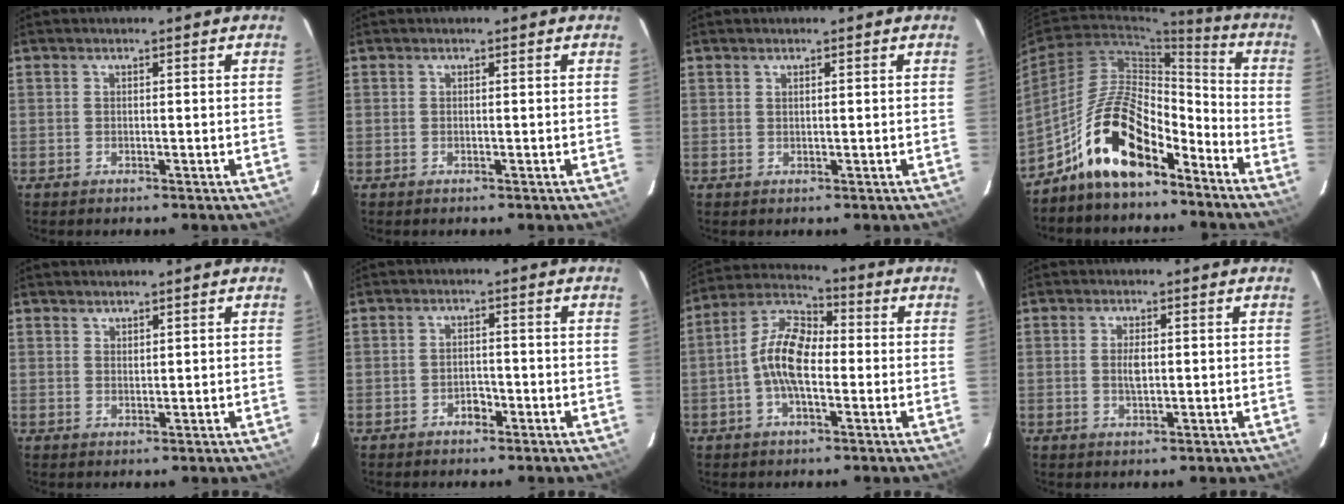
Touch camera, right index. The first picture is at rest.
{"total": 0.0}
{"total": 0.5, "force": [0.4, 0.0, 0.4], "torque": [-0.006, 0.001, 0.007]}
{"total": 14.7, "force": [-9.9, 5.8, 9.2], "torque": [-0.169, 0.025, -0.175]}
{"total": 1.2, "force": [1.1, 0.3, 0.2], "torque": [-0.003, 0.002, 0.022]}
{"total": 2.1, "force": [-1.4, 1.4, 0.8], "torque": [-0.017, 0.006, -0.019]}
{"total": 10.1, "force": [-1.6, 4.8, 8.7], "torque": [-0.182, 0.019, -0.039]}
{"total": 2.6, "force": [0.1, 1.2, 2.3], "torque": [-0.042, -0.001, 0.003]}